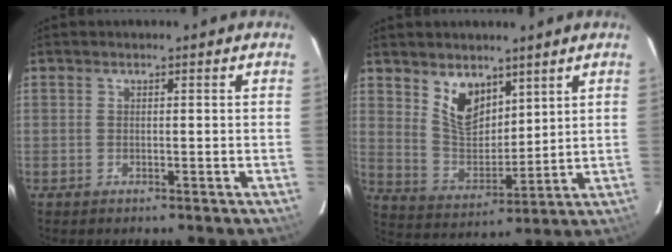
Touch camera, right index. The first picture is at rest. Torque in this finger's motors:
{"motor_torque": [0.59, 0.47, 0.22, 0.08]}